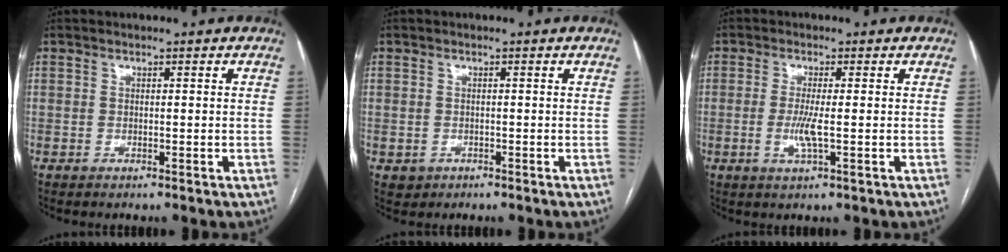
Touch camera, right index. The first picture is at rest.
{"total": 1.9, "force": [-0.7, 1.7, 0.2], "torque": [0.001, 0.005, -0.006]}
{"total": 3.7, "force": [-0.6, 0.1, 3.7], "torque": [-0.082, -0.008, -0.012]}